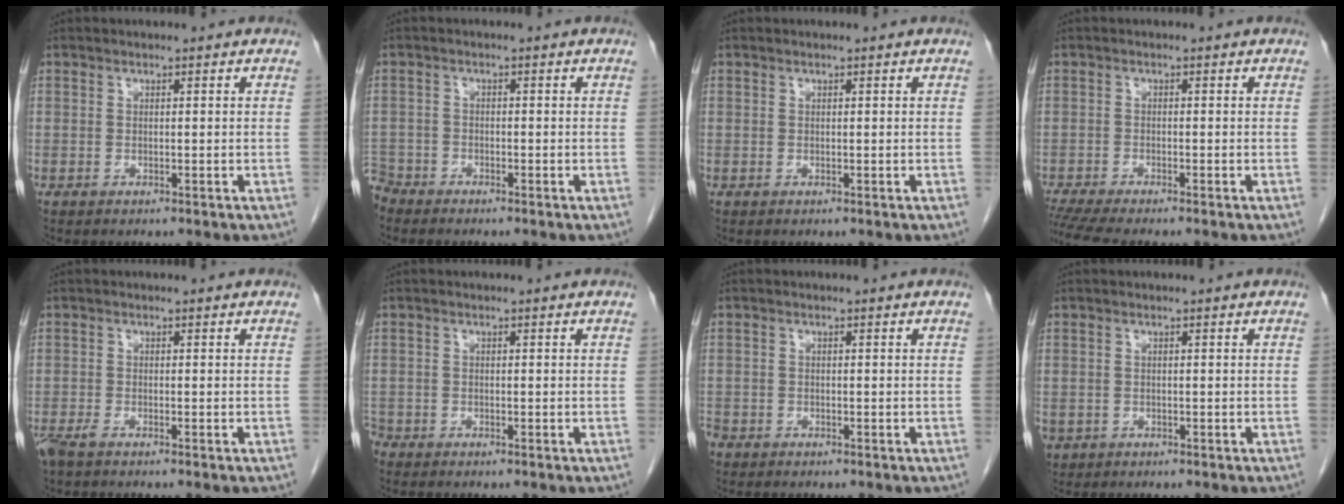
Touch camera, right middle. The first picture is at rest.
{"total": 3.6, "force": [-3.4, 1.1, -0.1], "torque": [0.005, -0.006, -0.068]}
{"total": 0.0}
{"total": 7.1, "force": [-6.2, -0.1, 3.5], "torque": [-0.054, -0.015, -0.102]}
{"total": 2.4, "force": [-1.9, 0.4, 1.5], "torque": [-0.030, -0.005, -0.037]}
{"total": 1.6, "force": [-1.5, 0.7, 0.2], "torque": [-0.005, -0.001, -0.027]}
{"total": 2.8, "force": [-2.1, 1.7, 0.8], "torque": [-0.022, -0.001, -0.040]}
{"total": 2.1, "force": [-1.1, 1.7, 0.6], "torque": [-0.013, 0.000, -0.013]}